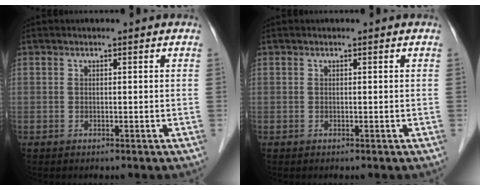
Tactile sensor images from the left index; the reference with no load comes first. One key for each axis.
{"total": 0.0}